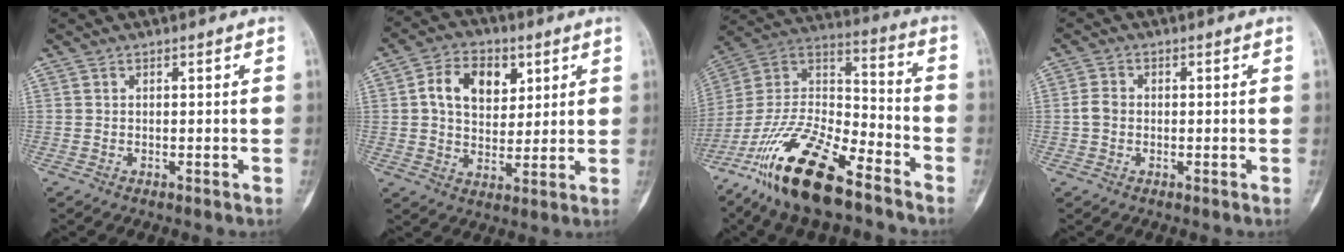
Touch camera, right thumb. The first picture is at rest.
{"total": 11.2, "force": [3.4, 7.9, 7.1], "torque": [-0.079, -0.003, 0.058]}
{"total": 23.3, "force": [-15.6, 8.1, 15.3], "torque": [-0.309, 0.063, -0.290]}
{"total": 2.8, "force": [-0.4, 2.4, 1.5], "torque": [-0.021, 0.009, -0.012]}